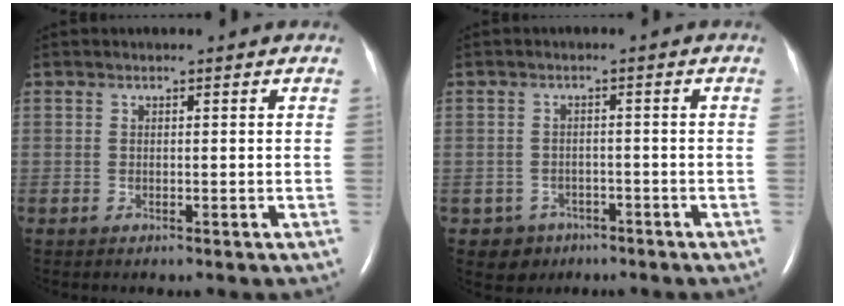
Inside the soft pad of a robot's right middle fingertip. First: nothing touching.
{"total": 3.5, "force": [-2.0, 2.9, -0.2], "torque": [0.000, 0.011, -0.026]}